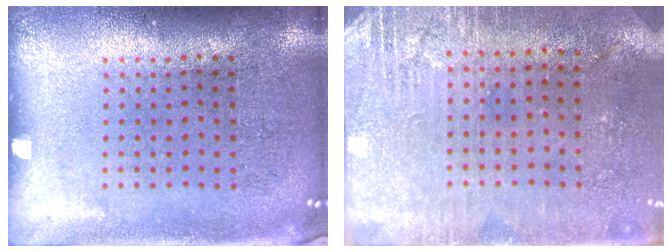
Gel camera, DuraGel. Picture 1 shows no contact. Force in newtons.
{"total": 2.9, "press": 2.7, "slide": 1.1}